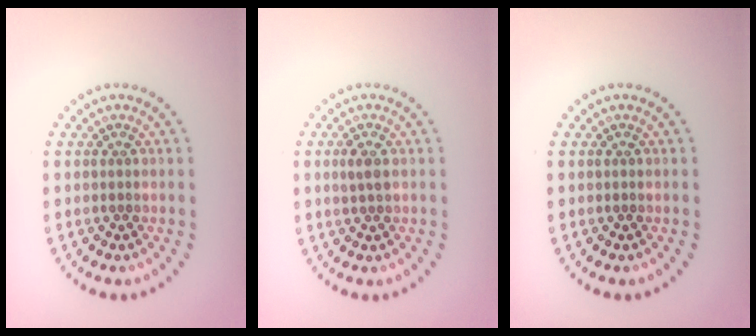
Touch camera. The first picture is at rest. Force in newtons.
{"total": 1.5, "press": 1.5, "slide": 0.2}
{"total": 0.0}